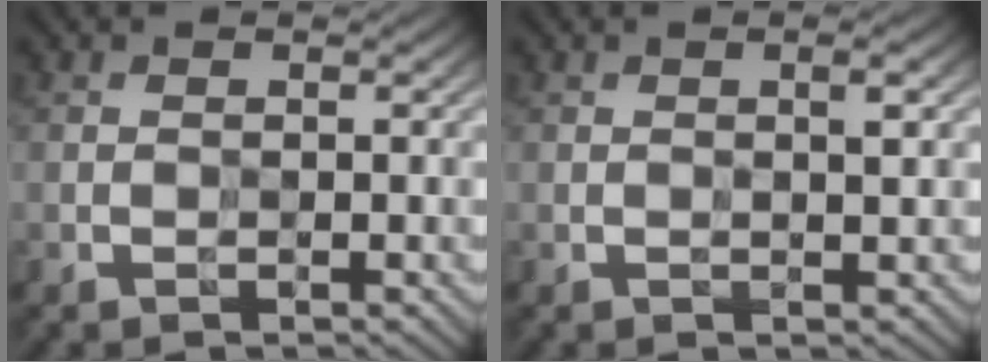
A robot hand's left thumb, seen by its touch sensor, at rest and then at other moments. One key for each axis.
{"total": 1.5, "fx": 0.6, "fy": 0.0, "fz": 1.3, "tx": -0.025, "ty": 0.002, "tz": 0.009}